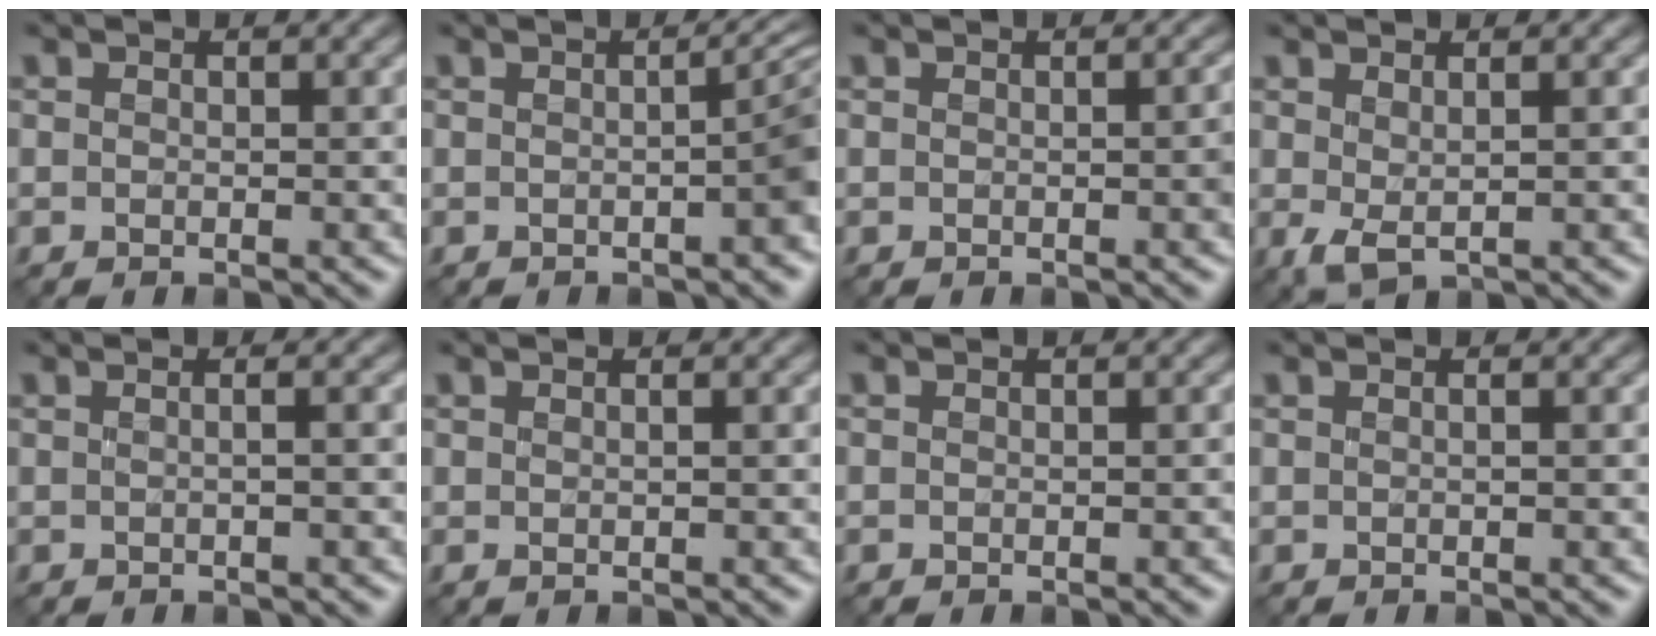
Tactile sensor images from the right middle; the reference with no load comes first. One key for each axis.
{"total": 4.2, "fx": -1.7, "fy": 1.2, "fz": 3.7, "tx": -0.030, "ty": -0.001, "tz": -0.016}
{"total": 1.5, "fx": -0.5, "fy": 0.3, "fz": 1.3, "tx": -0.016, "ty": 0.001, "tz": -0.008}
{"total": 0.8, "fx": 0.6, "fy": 0.1, "fz": 0.5, "tx": -0.021, "ty": 0.005, "tz": 0.011}
{"total": 1.1, "fx": 0.1, "fy": 0.1, "fz": 1.1, "tx": -0.010, "ty": -0.010, "tz": 0.001}
{"total": 0.9, "fx": 0.6, "fy": -0.5, "fz": -0.4, "tx": 0.006, "ty": 0.004, "tz": 0.012}
{"total": 0.5, "fx": -0.4, "fy": 0.1, "fz": 0.3, "tx": -0.003, "ty": 0.000, "tz": -0.005}
{"total": 0.8, "fx": 0.4, "fy": -0.5, "fz": -0.5, "tx": 0.007, "ty": 0.002, "tz": 0.008}